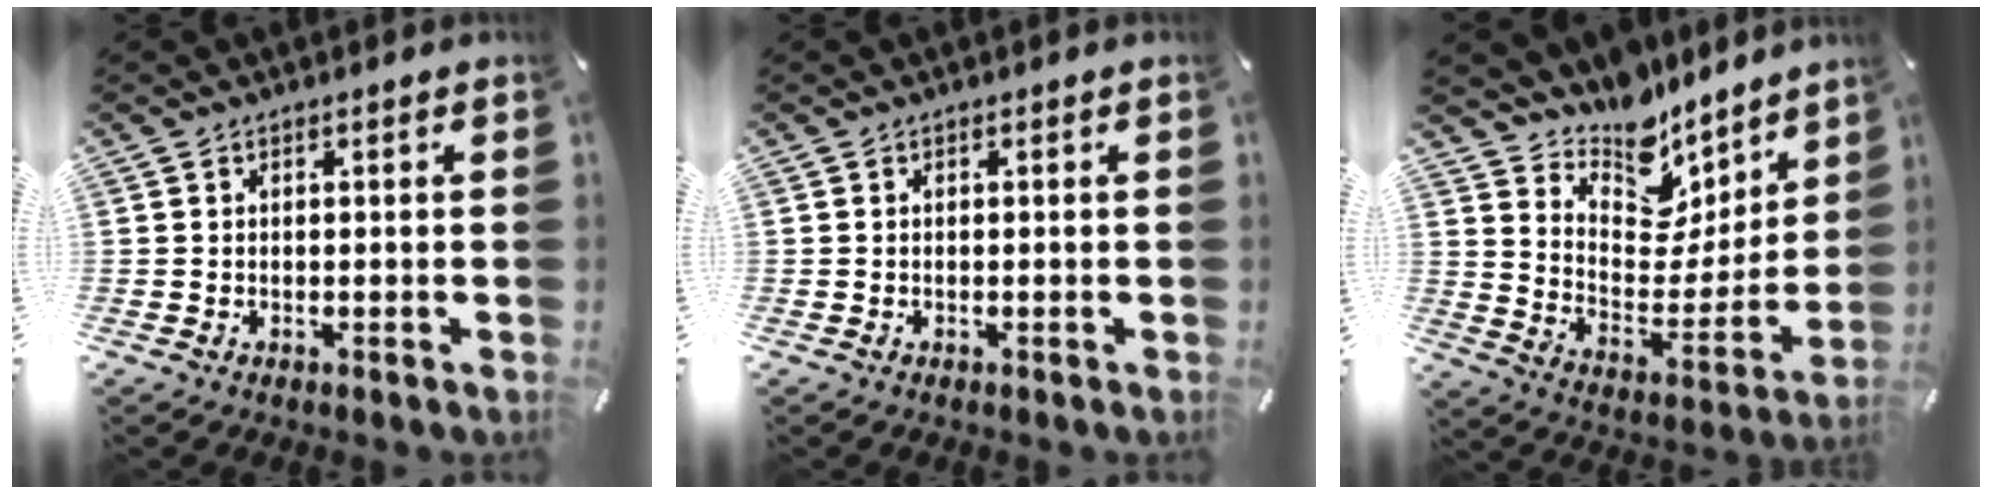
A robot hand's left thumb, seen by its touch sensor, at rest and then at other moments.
{"total": 0.0}
{"total": 13.6, "force": [12.1, 6.2, 0.7], "torque": [-0.006, -0.144, 0.216]}